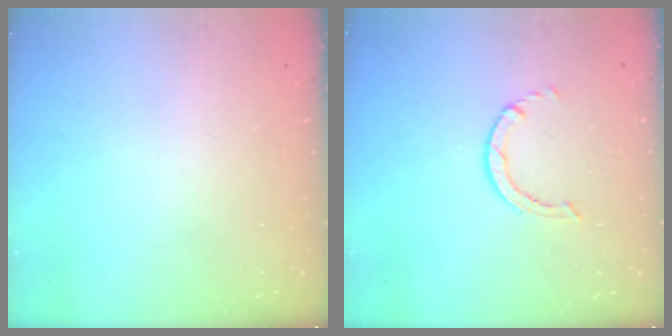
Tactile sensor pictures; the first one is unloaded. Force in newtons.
{"total": 0.6, "press": 0.6, "slide": 0.1}